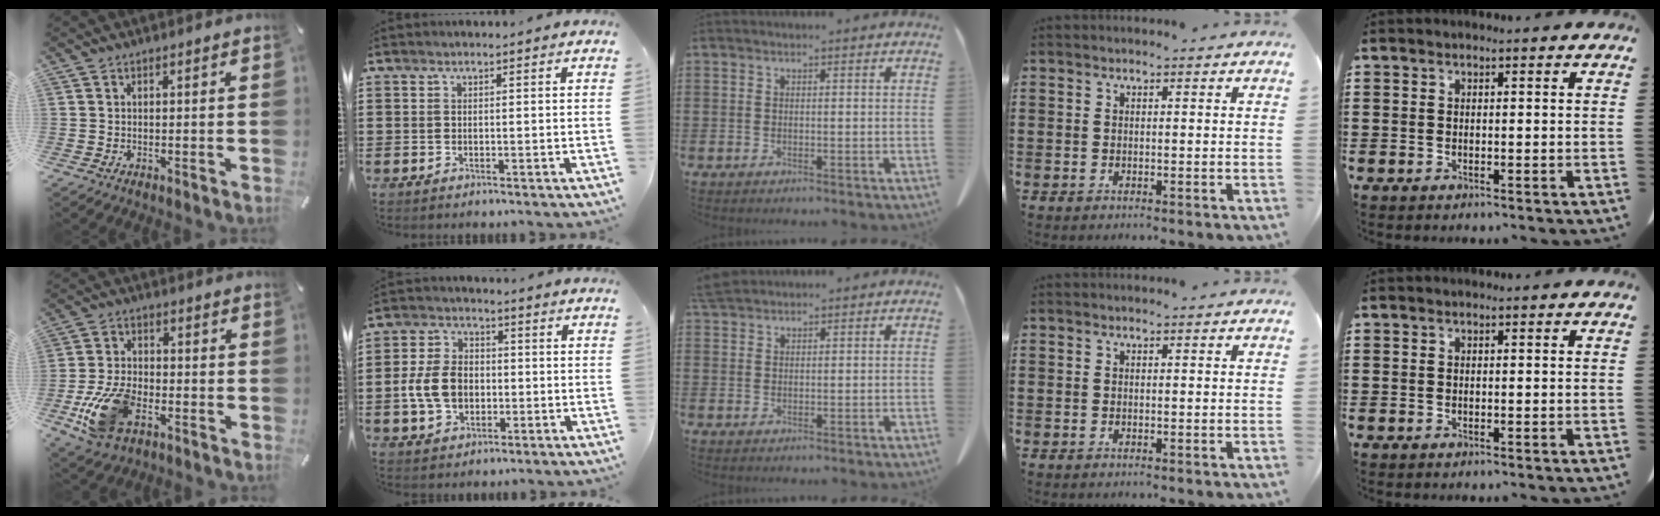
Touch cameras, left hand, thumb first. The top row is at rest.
{"thumb": {"total": 14.2, "force": [-5.7, 8.3, 10.0], "torque": [-0.207, 0.016, -0.096]}, "index": {"total": 7.5, "force": [-1.0, 5.6, 4.9], "torque": [-0.123, 0.007, -0.025]}, "middle": {"total": 2.7, "force": [2.5, 0.5, 1.0], "torque": [-0.027, 0.000, 0.050]}}